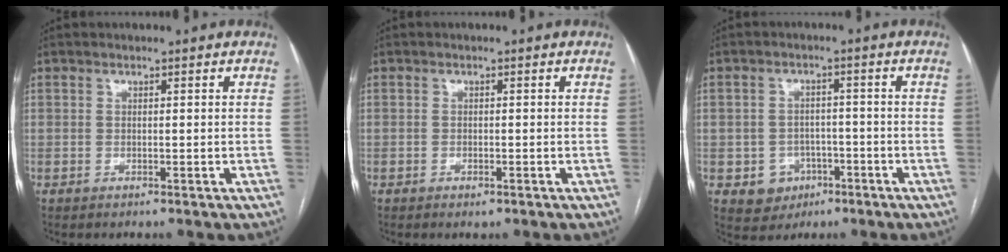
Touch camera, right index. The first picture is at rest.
{"total": 1.0, "force": [-0.6, 0.4, 0.7], "torque": [-0.011, -0.001, -0.005]}
{"total": 5.4, "force": [-2.3, 4.7, 1.3], "torque": [-0.014, 0.010, -0.025]}